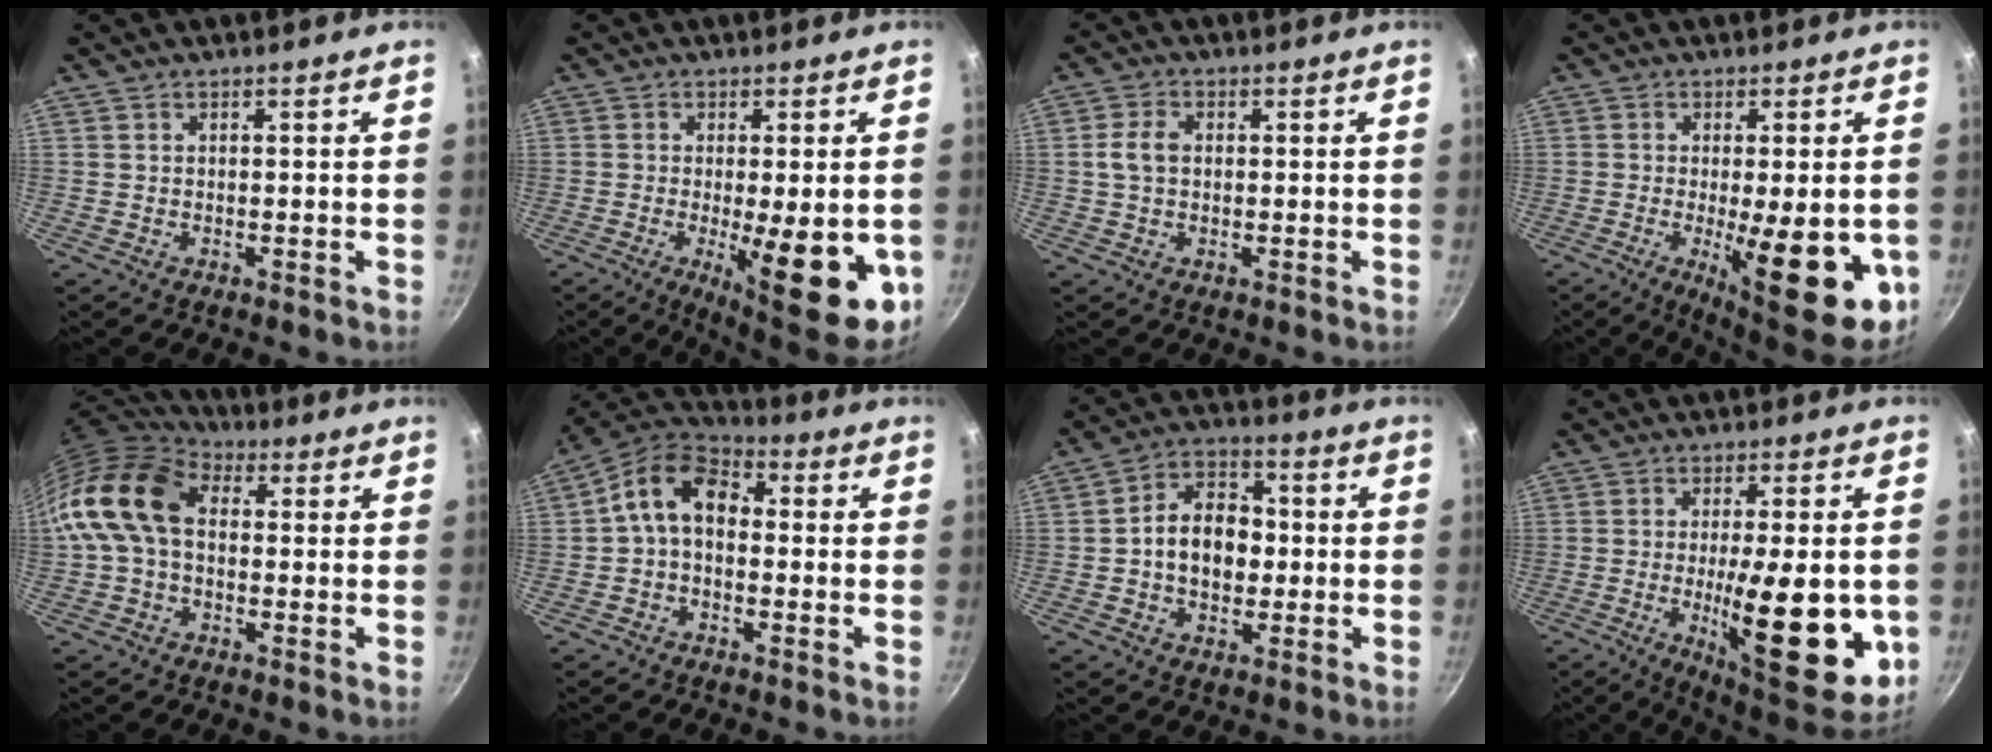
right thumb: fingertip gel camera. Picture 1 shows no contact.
{"total": 16.1, "force": [-3.8, 4.9, 14.8], "torque": [-0.179, -0.009, -0.039]}
{"total": 4.1, "force": [0.3, 2.8, 2.9], "torque": [-0.056, 0.012, 0.001]}
{"total": 17.3, "force": [-4.2, 5.4, 15.9], "torque": [-0.194, -0.009, -0.045]}
{"total": 15.3, "force": [1.1, 10.6, 11.0], "torque": [-0.194, 0.031, 0.000]}
{"total": 10.3, "force": [0.3, 7.2, 7.4], "torque": [-0.110, 0.035, -0.017]}
{"total": 11.2, "force": [-0.5, 8.2, 7.6], "torque": [-0.084, 0.024, -0.022]}
{"total": 21.8, "force": [-4.1, 6.8, 20.3], "torque": [-0.262, -0.007, -0.048]}